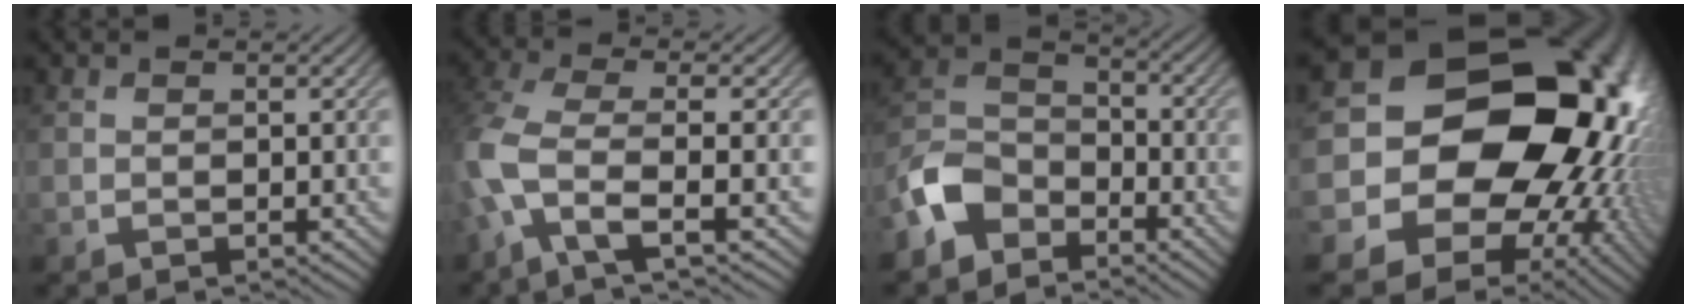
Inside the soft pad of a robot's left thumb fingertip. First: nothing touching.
{"total": 7.5, "force": [-2.3, 2.5, 6.7], "torque": [-0.162, 0.003, -0.064]}
{"total": 7.5, "force": [-5.3, 4.4, 3.2], "torque": [-0.074, 0.003, -0.129]}
{"total": 23.2, "force": [2.3, 19.7, 12.2], "torque": [-0.212, 0.041, 0.000]}